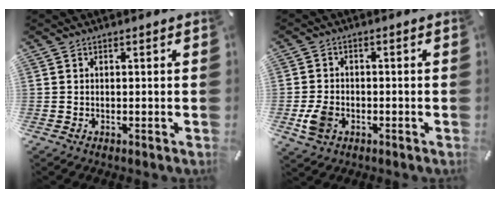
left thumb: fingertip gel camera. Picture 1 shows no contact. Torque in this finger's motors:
{"motor_torque": [0.35, 0.30, 0.16, 0.05, 0.00]}